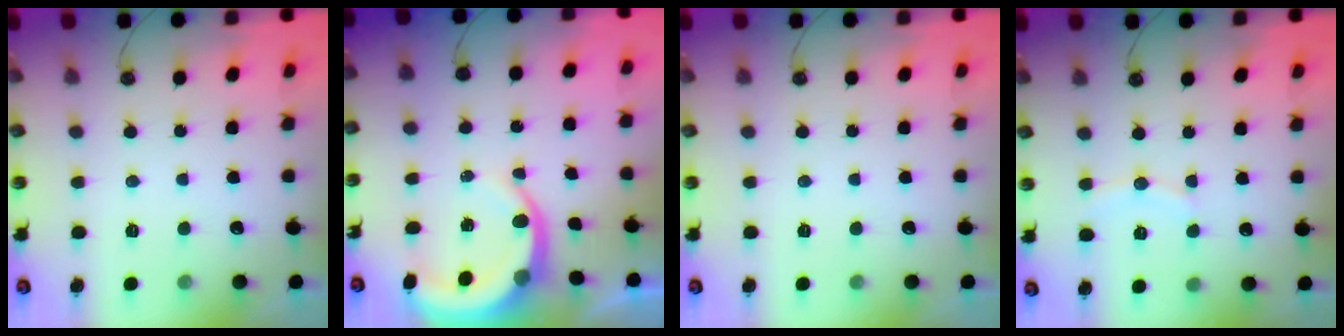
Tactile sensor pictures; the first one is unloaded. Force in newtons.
{"total": 6.9, "press": 6.9, "slide": 0.8}
{"total": 0.0}
{"total": 7.0, "press": 7.0, "slide": 0.2}